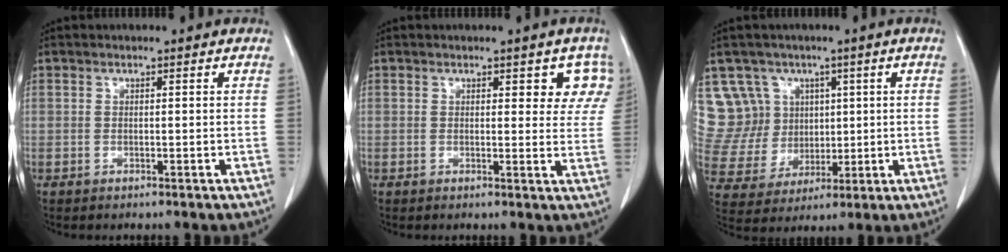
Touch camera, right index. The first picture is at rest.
{"total": 5.3, "force": [2.9, 2.7, 3.6], "torque": [-0.017, 0.000, 0.022]}
{"total": 11.1, "force": [4.6, 10.0, 1.4], "torque": [-0.051, 0.051, 0.111]}